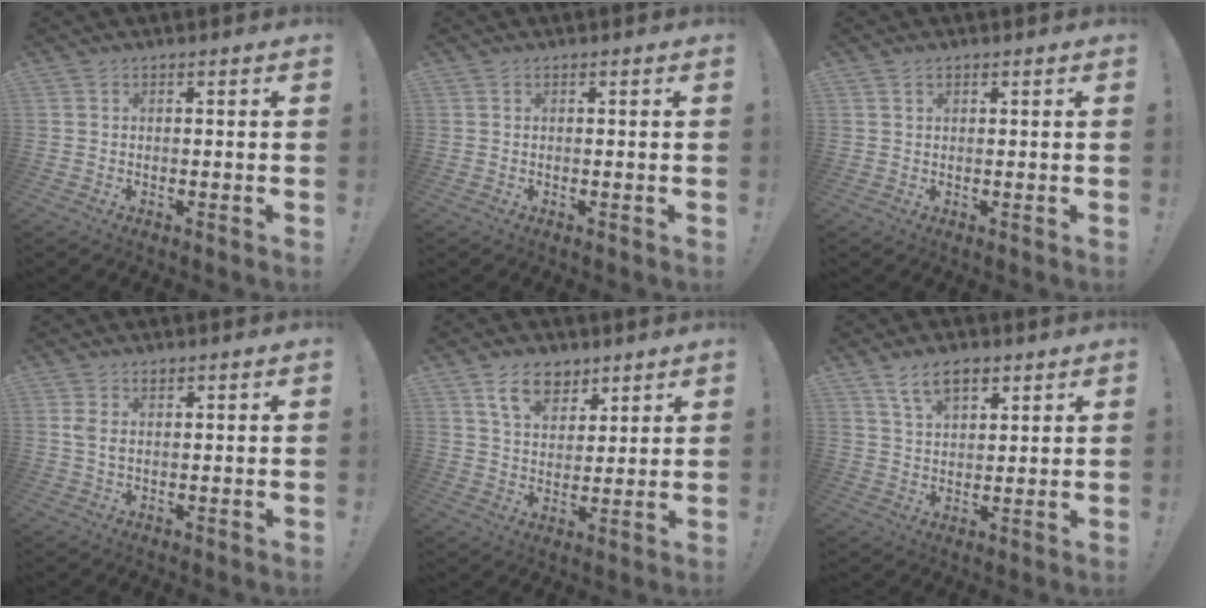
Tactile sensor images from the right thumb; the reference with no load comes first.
{"total": 0.0}
{"total": 0.9, "force": [0.6, 0.6, 0.4], "torque": [-0.004, 0.001, 0.010]}
{"total": 2.5, "force": [1.1, 1.4, 1.7], "torque": [-0.036, 0.002, 0.021]}
{"total": 10.5, "force": [6.4, 6.8, 4.7], "torque": [-0.075, -0.023, 0.122]}
{"total": 8.9, "force": [5.3, 4.6, 5.4], "torque": [-0.094, -0.009, 0.099]}